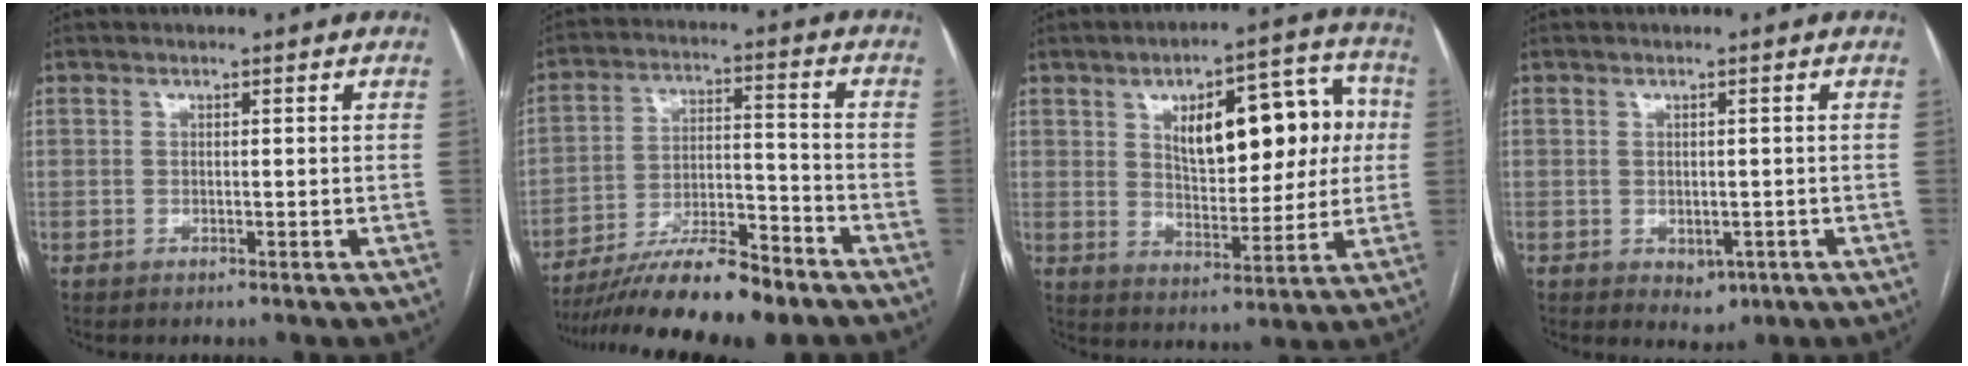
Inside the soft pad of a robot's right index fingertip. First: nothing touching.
{"total": 15.3, "force": [-12.5, 2.1, 8.5], "torque": [-0.149, -0.004, -0.215]}
{"total": 15.4, "force": [3.5, 6.8, 13.4], "torque": [-0.177, 0.037, 0.059]}
{"total": 2.7, "force": [-1.0, 1.9, 1.7], "torque": [-0.017, -0.001, -0.001]}